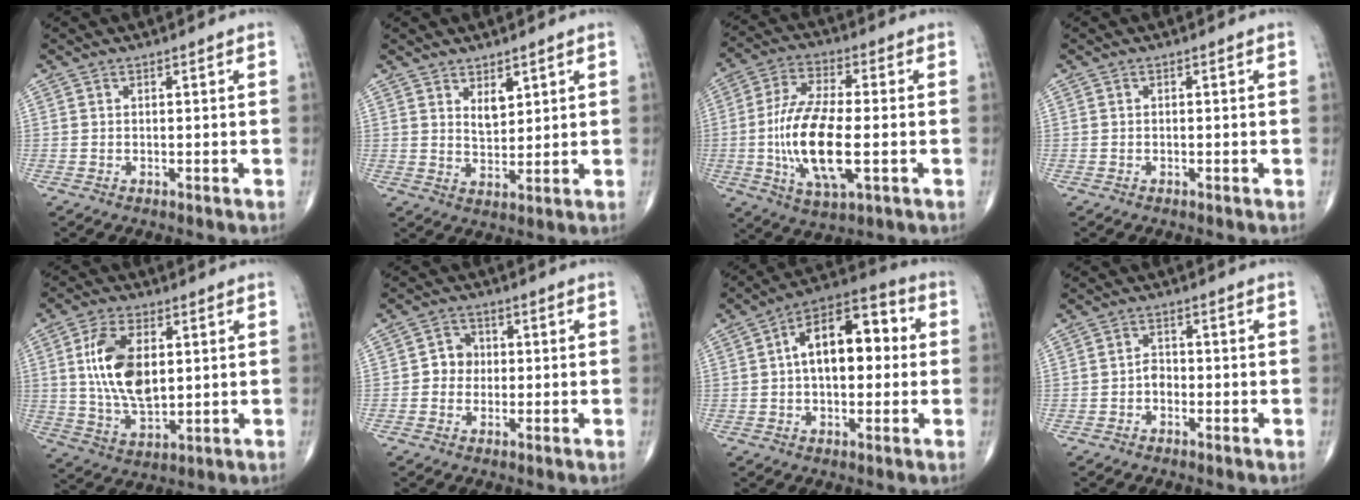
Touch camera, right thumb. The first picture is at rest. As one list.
[{"total": 4.3, "force": [2.4, 2.3, 2.8], "torque": [-0.032, -0.022, 0.046]}, {"total": 16.1, "force": [-2.4, 6.1, 14.7], "torque": [-0.297, 0.003, -0.043]}, {"total": 0.0}, {"total": 13.4, "force": [2.6, 7.3, 10.9], "torque": [-0.199, -0.012, 0.054]}, {"total": 4.1, "force": [-0.1, 3.7, 1.7], "torque": [-0.003, 0.010, -0.012]}, {"total": 15.4, "force": [1.9, 8.5, 12.7], "torque": [-0.177, 0.037, 0.020]}, {"total": 2.2, "force": [-0.8, 1.6, 1.2], "torque": [-0.008, 0.008, -0.019]}]